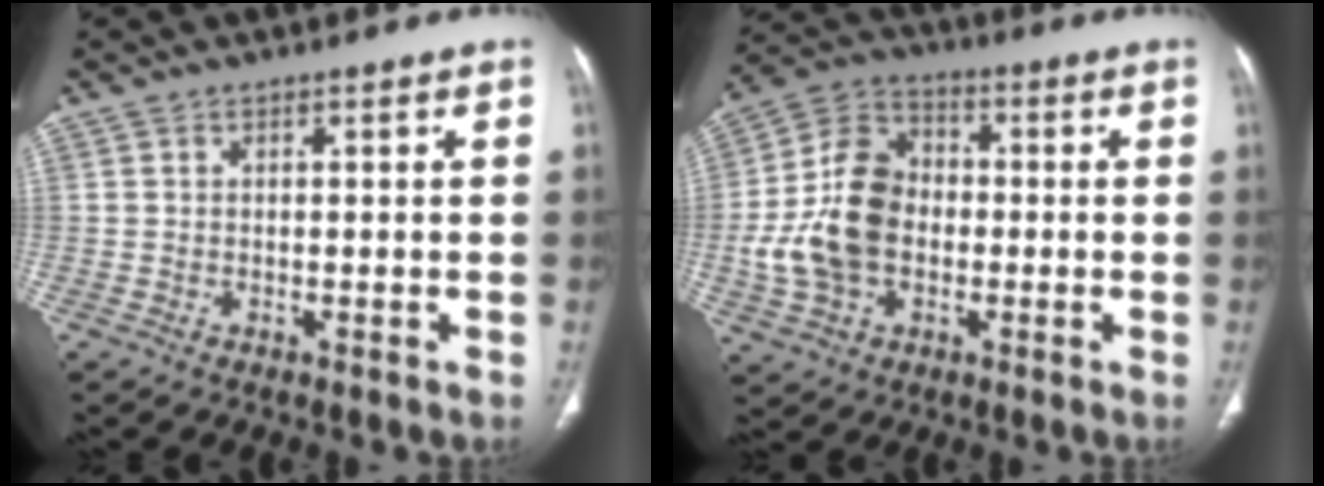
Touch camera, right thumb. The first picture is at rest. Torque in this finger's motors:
{"motor_torque": [1.21, 1.80, 0.84, -0.74, 0.29]}